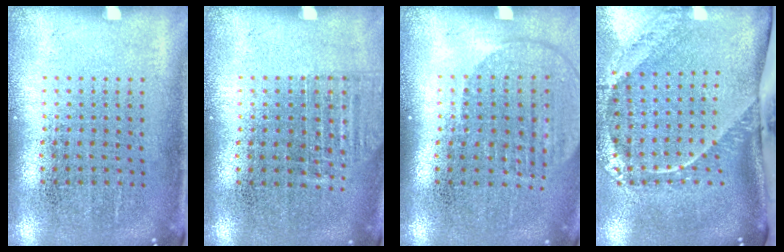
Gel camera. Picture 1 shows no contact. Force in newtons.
{"total": 0.9, "press": 0.8, "slide": 0.3}
{"total": 1.6, "press": 1.4, "slide": 0.9}
{"total": 2.7, "press": 1.8, "slide": 2.0}